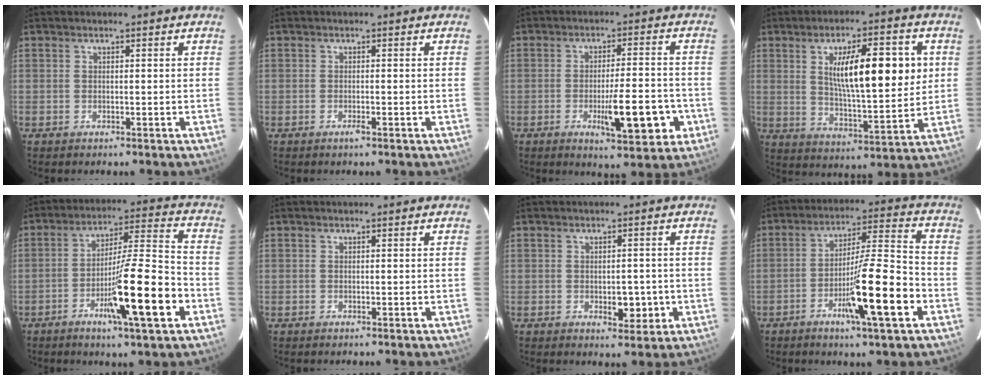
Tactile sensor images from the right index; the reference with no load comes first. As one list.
[{"total": 1.0, "force": [-0.7, -0.2, 0.7], "torque": [-0.020, -0.003, -0.012]}, {"total": 10.2, "force": [-3.4, 2.0, 9.4], "torque": [-0.134, -0.004, -0.044]}, {"total": 15.0, "force": [3.6, 3.4, 14.2], "torque": [-0.227, 0.007, 0.061]}, {"total": 15.1, "force": [-6.0, 0.4, 13.8], "torque": [-0.227, -0.008, -0.095]}, {"total": 0.0}, {"total": 3.9, "force": [-1.0, 2.0, 3.2], "torque": [-0.039, 0.000, -0.005]}, {"total": 13.7, "force": [-5.5, 0.3, 12.5], "torque": [-0.207, -0.005, -0.089]}]